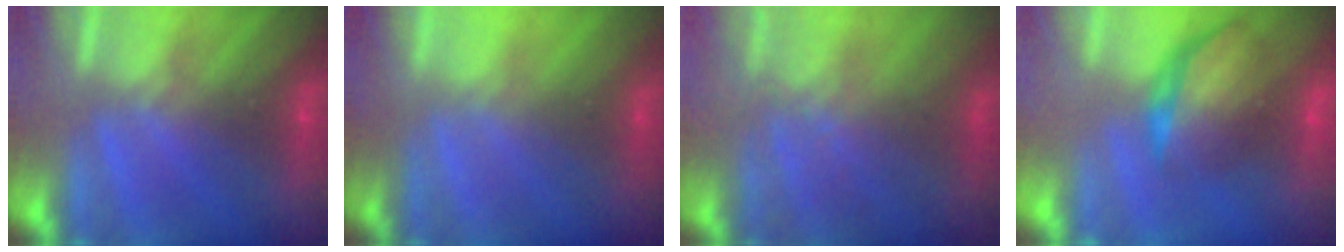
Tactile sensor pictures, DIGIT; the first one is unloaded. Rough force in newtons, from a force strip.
{"total": 2.2}
{"total": 7.3}
{"total": 5.7}